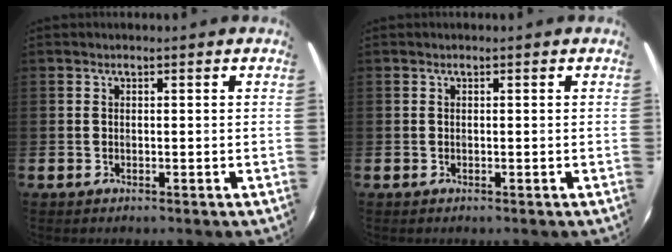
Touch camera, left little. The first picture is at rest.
{"total": 0.0}